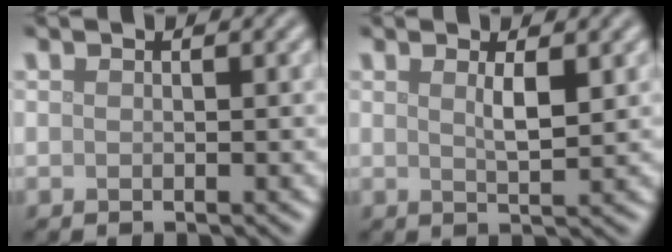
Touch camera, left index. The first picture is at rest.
{"total": 1.9, "force": [0.8, 0.4, 1.7], "torque": [-0.030, -0.002, 0.013]}